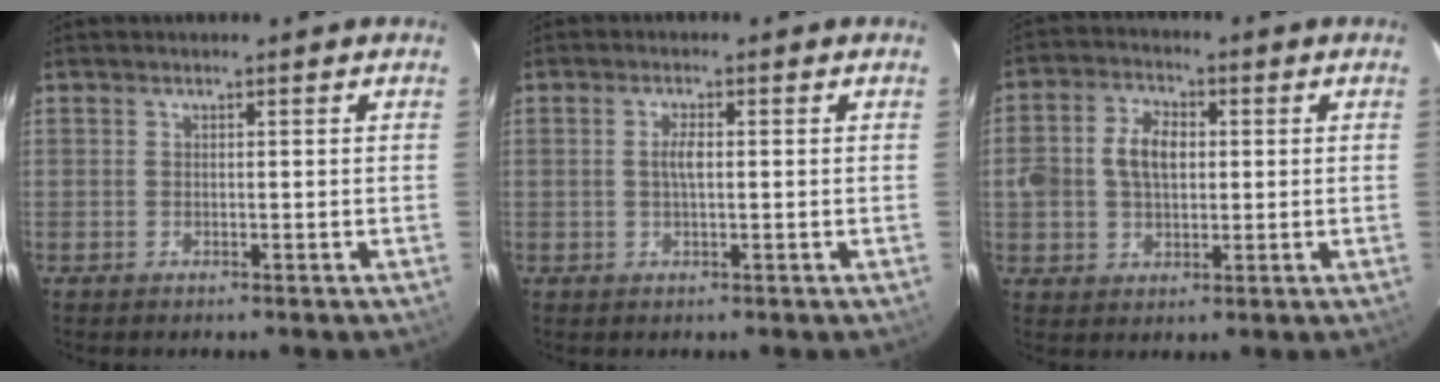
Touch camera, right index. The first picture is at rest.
{"total": 2.3, "force": [0.1, 0.7, 2.2], "torque": [-0.043, 0.003, 0.000]}
{"total": 8.3, "force": [0.7, 5.7, 6.0], "torque": [-0.117, 0.021, 0.015]}